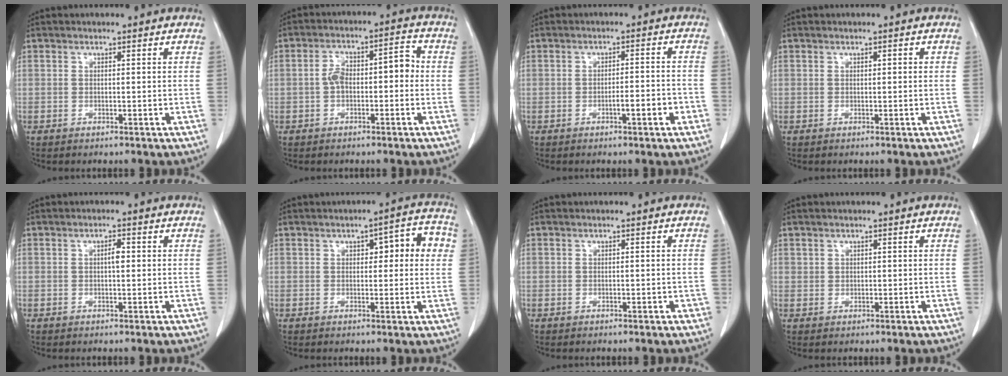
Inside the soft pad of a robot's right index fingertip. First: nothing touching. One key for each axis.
{"total": 6.4, "fx": -0.8, "fy": 3.0, "fz": 5.6, "tx": -0.096, "ty": 0.041, "tz": -0.015}
{"total": 3.7, "fx": -1.7, "fy": 0.6, "fz": 3.2, "tx": -0.042, "ty": 0.003, "tz": -0.027}
{"total": 0.7, "fx": 0.2, "fy": 0.2, "fz": 0.6, "tx": -0.009, "ty": 0.002, "tz": 0.002}
{"total": 1.6, "fx": 0.2, "fy": 0.4, "fz": 1.5, "tx": -0.027, "ty": 0.003, "tz": 0.003}
{"total": 7.1, "fx": 1.8, "fy": 2.2, "fz": 6.5, "tx": -0.074, "ty": 0.026, "tz": 0.018}
{"total": 0.6, "fx": -0.2, "fy": 0.4, "fz": 0.4, "tx": -0.005, "ty": 0.005, "tz": -0.003}
{"total": 0.8, "fx": 0.5, "fy": 0.6, "fz": 0.0, "tx": 0.013, "ty": -0.001, "tz": 0.003}